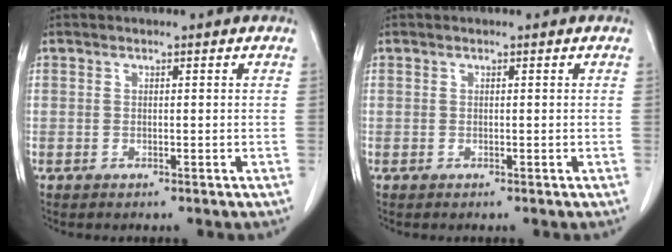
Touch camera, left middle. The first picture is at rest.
{"total": 0.0}